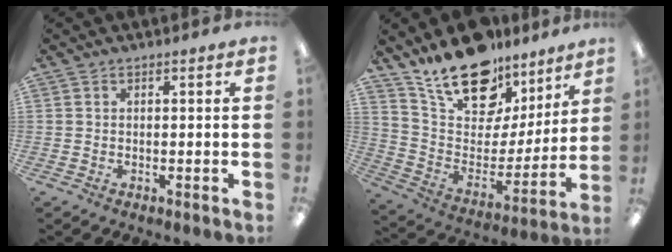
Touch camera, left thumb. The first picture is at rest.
{"total": 21.5, "force": [16.2, 10.7, 9.2], "torque": [-0.157, -0.105, 0.291]}